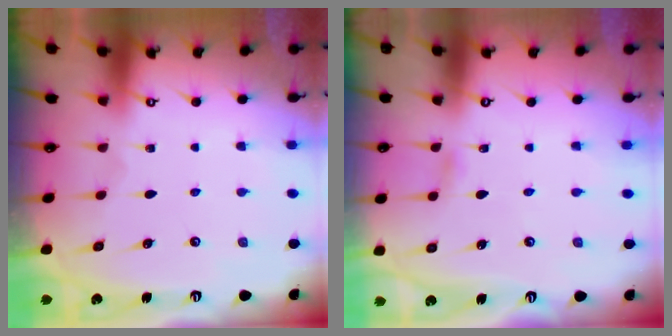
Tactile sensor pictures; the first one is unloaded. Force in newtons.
{"total": 2.9, "press": 2.9, "slide": 0.3}